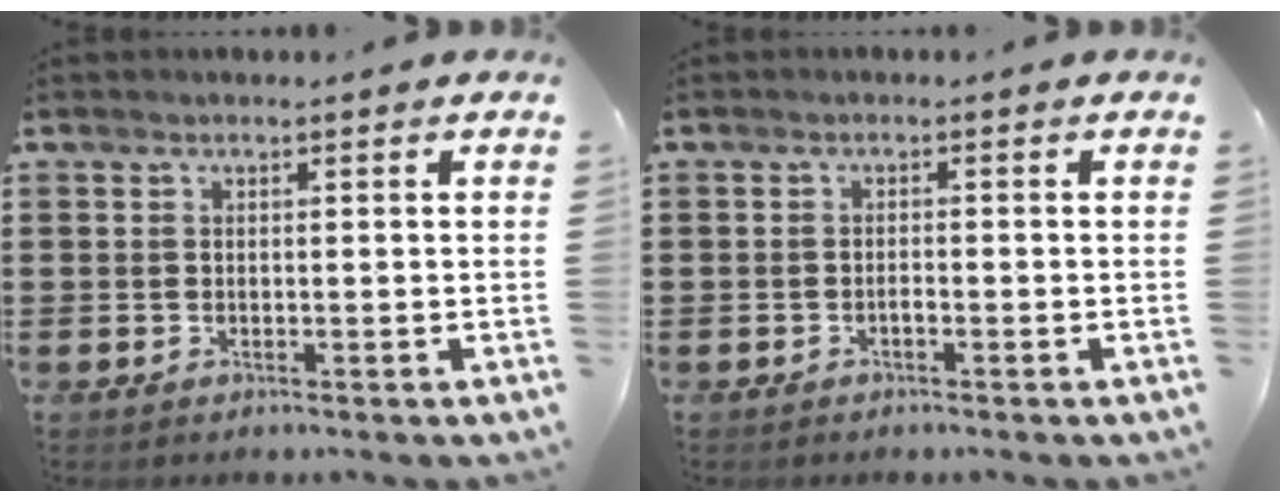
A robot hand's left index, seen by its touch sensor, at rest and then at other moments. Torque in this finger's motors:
{"motor_torque": [-0.02, 0.03, 0.04, 0.00]}